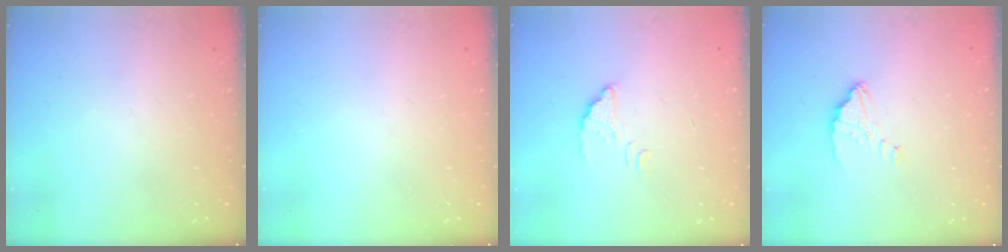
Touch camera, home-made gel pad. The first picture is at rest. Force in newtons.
{"total": 0.0}
{"total": 3.1, "press": 3.1, "slide": 0.2}
{"total": 3.0, "press": 3.0, "slide": 0.2}